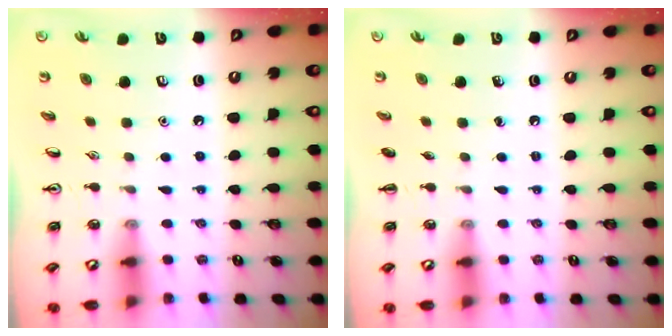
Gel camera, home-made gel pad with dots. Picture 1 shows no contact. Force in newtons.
{"total": 0.0}